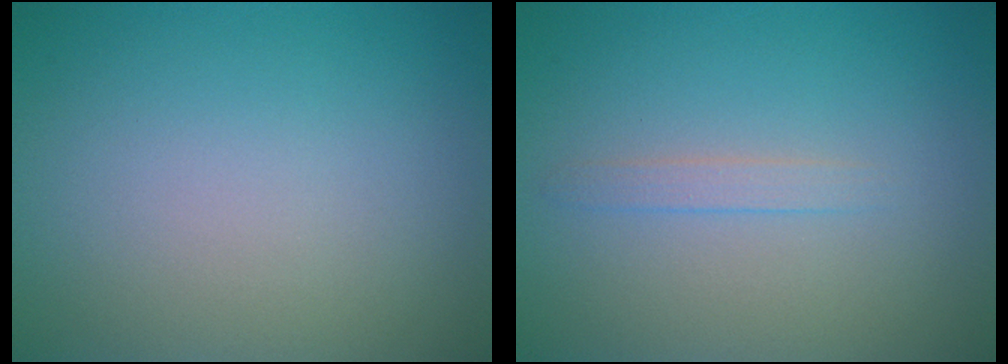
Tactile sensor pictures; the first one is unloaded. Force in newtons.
{"total": 1.1, "press": 1.0, "slide": 0.1}